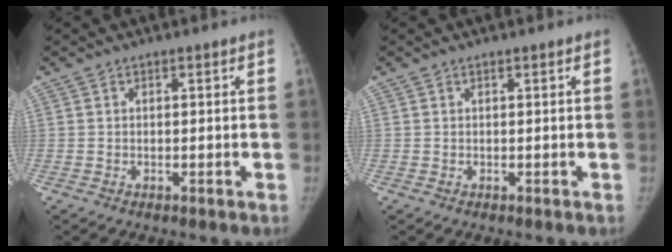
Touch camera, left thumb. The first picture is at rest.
{"total": 0.0}